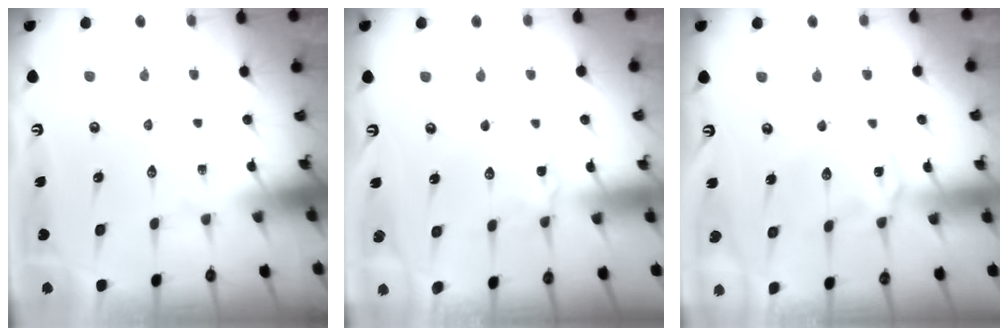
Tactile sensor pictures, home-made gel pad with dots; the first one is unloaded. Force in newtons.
{"total": 1.6, "press": 1.5, "slide": 0.2}
{"total": 1.6, "press": 1.5, "slide": 0.6}